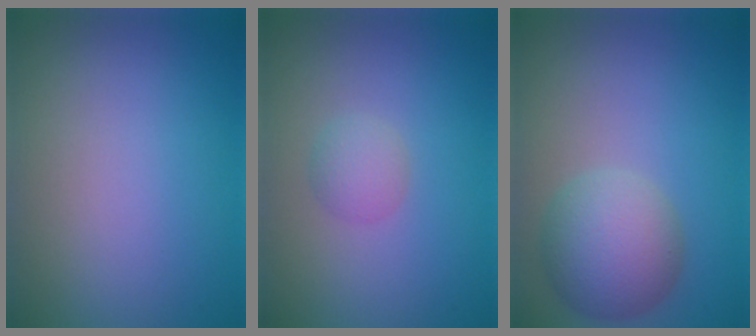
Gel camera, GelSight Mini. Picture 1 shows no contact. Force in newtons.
{"total": 1.6, "press": 1.6, "slide": 0.1}
{"total": 5.5, "press": 5.5, "slide": 0.4}